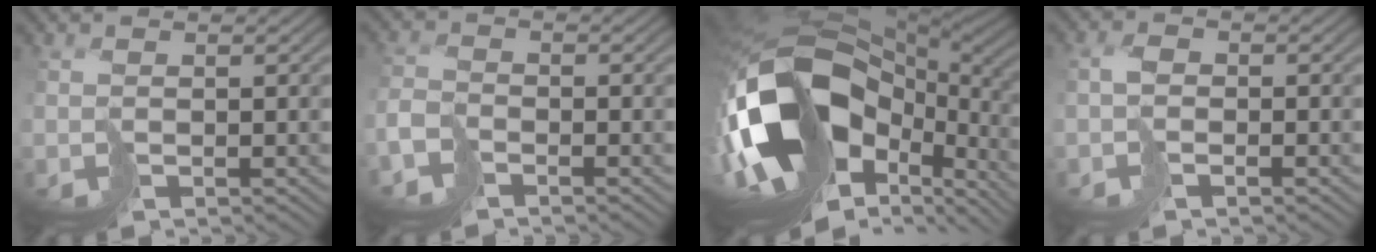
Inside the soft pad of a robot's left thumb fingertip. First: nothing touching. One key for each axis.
{"total": 3.5, "fx": -2.7, "fy": 1.7, "fz": 1.6, "tx": -0.037, "ty": -0.004, "tz": -0.069}
{"total": 21.2, "fx": -4.2, "fy": 12.8, "fz": 16.3, "tx": -0.370, "ty": -0.057, "tz": -0.042}
{"total": 2.1, "fx": -0.9, "fy": 1.3, "fz": 1.4, "tx": -0.025, "ty": 0.005, "tz": -0.023}